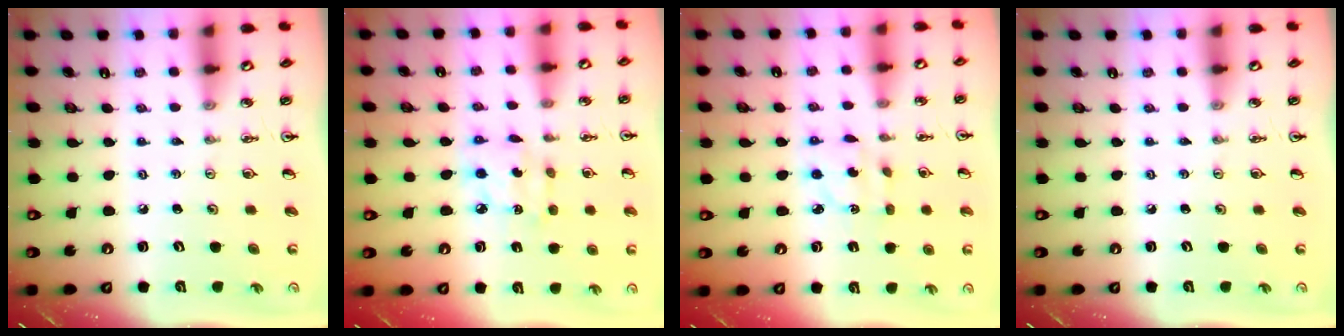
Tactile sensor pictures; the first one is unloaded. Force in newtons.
{"total": 6.8, "press": 6.8, "slide": 0.4}
{"total": 3.5, "press": 3.5, "slide": 0.2}
{"total": 0.0}